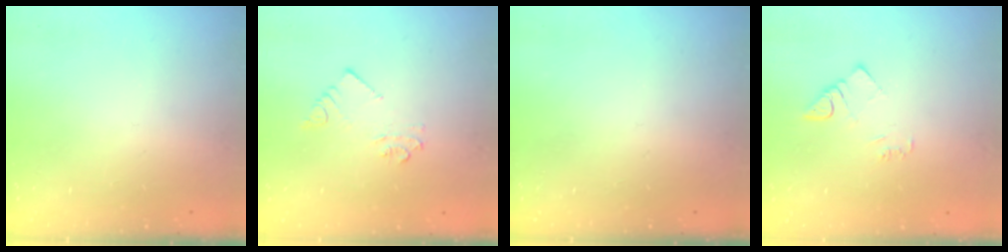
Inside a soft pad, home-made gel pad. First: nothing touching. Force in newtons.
{"total": 3.2, "press": 3.2, "slide": 0.2}
{"total": 0.0}
{"total": 4.5, "press": 4.5, "slide": 0.5}